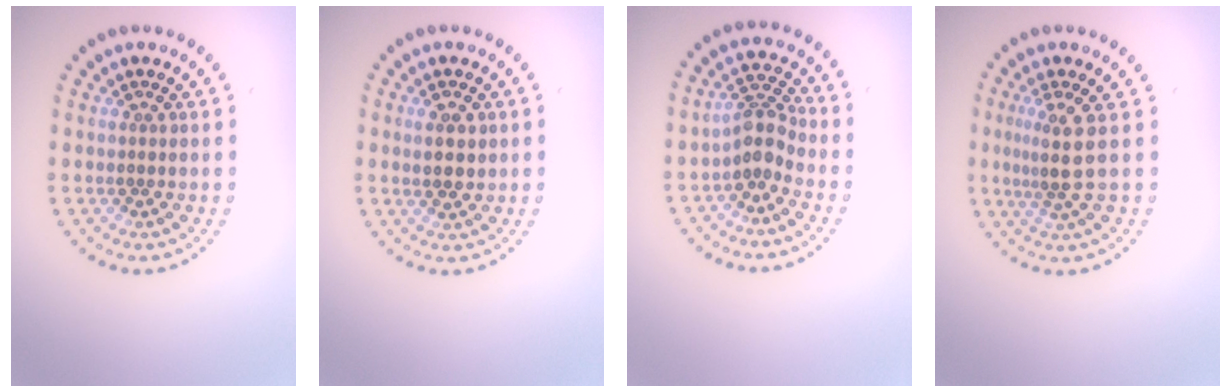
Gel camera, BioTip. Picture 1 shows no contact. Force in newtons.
{"total": 2.5, "press": 2.4, "slide": 0.6}
{"total": 2.7, "press": 2.0, "slide": 1.8}
{"total": 3.0, "press": 2.0, "slide": 2.2}